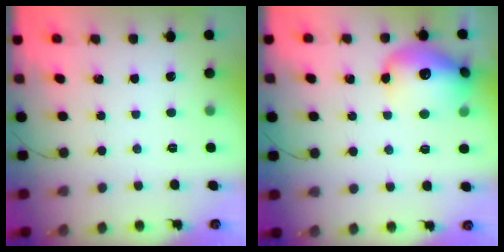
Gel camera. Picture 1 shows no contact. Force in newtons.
{"total": 16.2, "press": 16.1, "slide": 1.9}